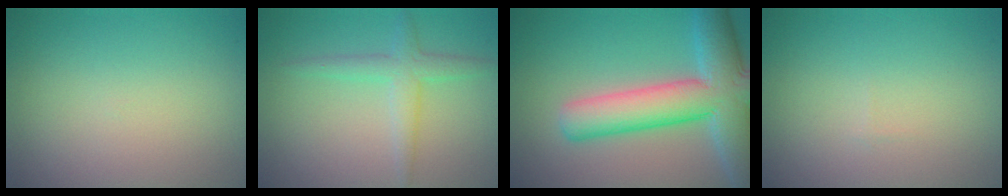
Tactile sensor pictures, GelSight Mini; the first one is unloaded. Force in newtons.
{"total": 2.5, "press": 2.5, "slide": 0.1}
{"total": 9.5, "press": 9.5, "slide": 0.4}
{"total": 0.0}